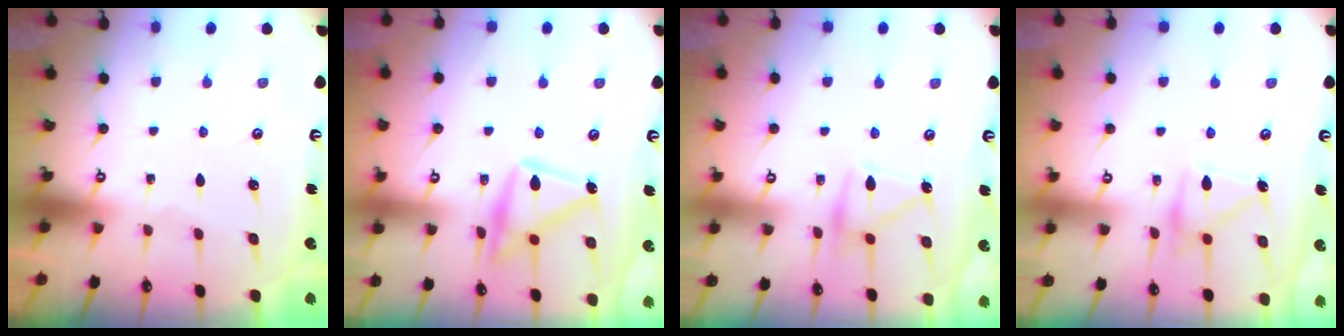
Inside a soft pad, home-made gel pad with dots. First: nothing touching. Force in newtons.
{"total": 16.1, "press": 16.1, "slide": 0.7}
{"total": 13.0, "press": 13.0, "slide": 0.5}
{"total": 13.6, "press": 13.6, "slide": 0.7}